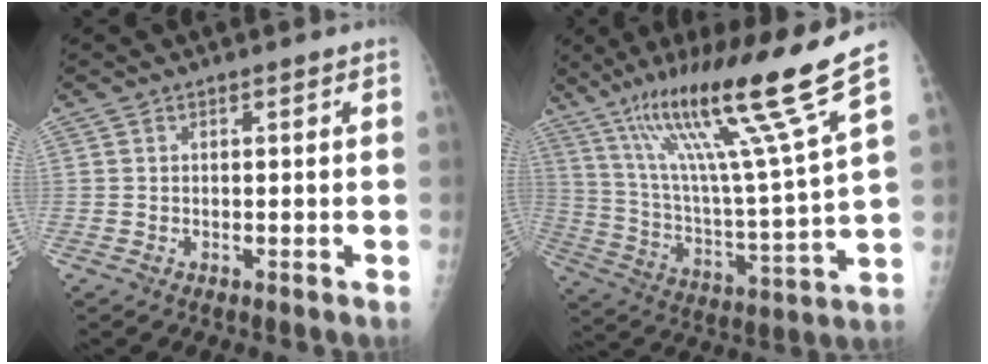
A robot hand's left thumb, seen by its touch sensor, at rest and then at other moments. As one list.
[{"total": 22.0, "force": [14.6, -0.6, 16.4], "torque": [-0.255, -0.077, 0.253]}]